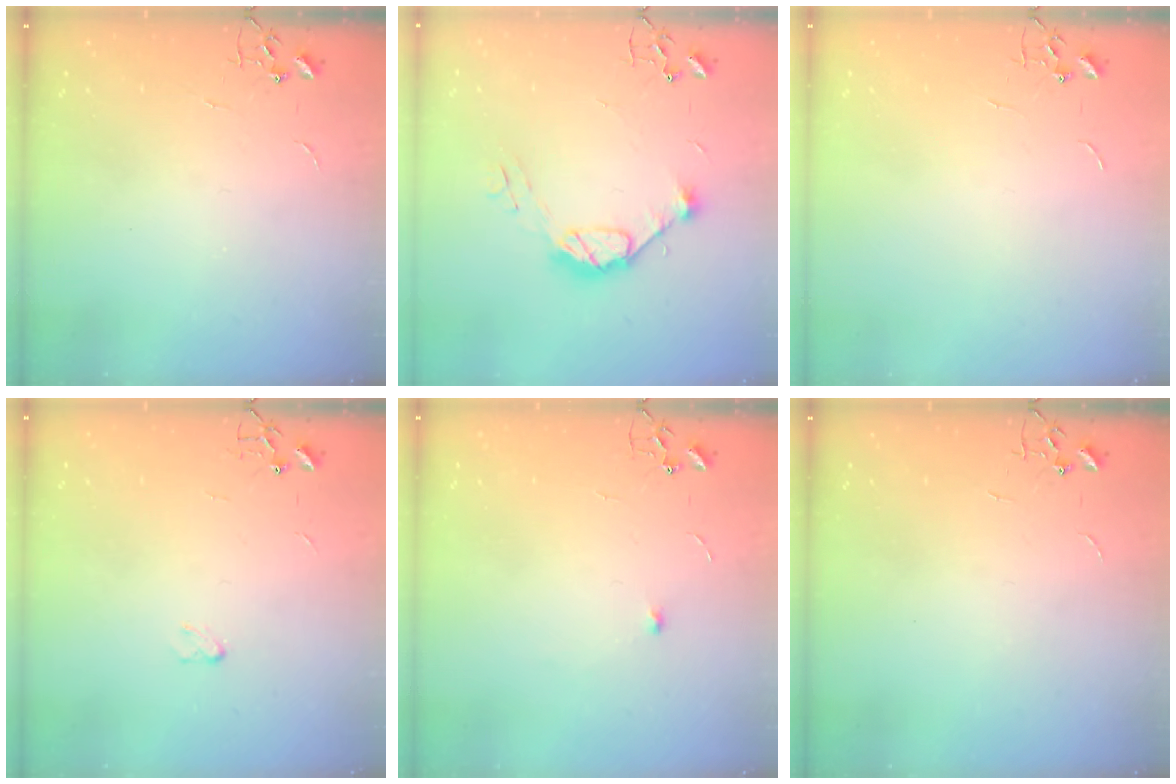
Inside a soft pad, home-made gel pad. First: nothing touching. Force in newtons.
{"total": 10.2, "press": 10.2, "slide": 1.1}
{"total": 0.0}
{"total": 2.9, "press": 2.8, "slide": 0.4}
{"total": 3.8, "press": 3.7, "slide": 0.6}
{"total": 0.0}